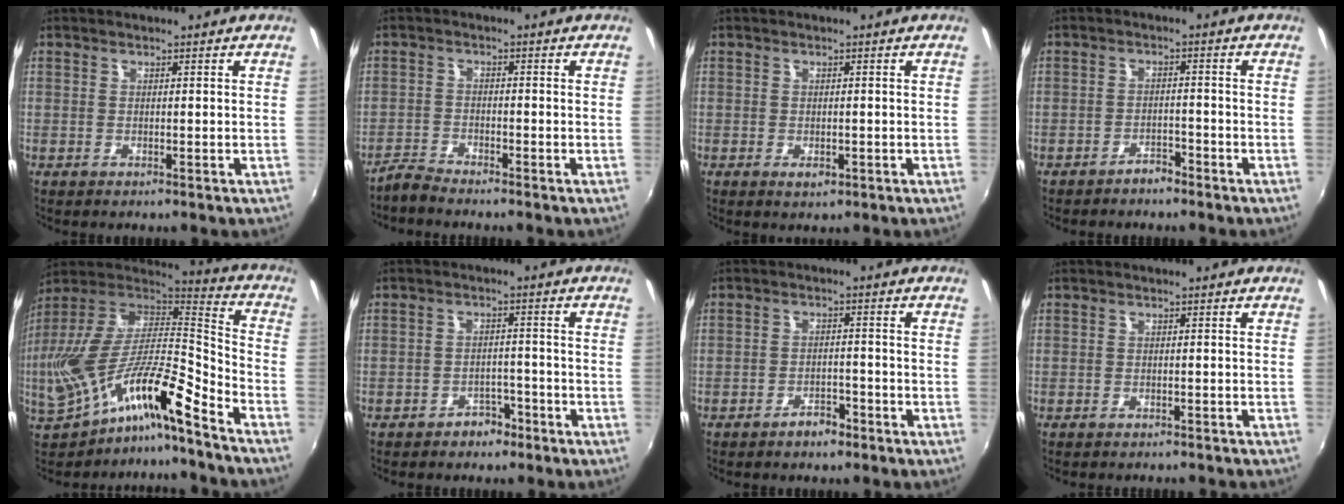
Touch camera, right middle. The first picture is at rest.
{"total": 3.1, "force": [-3.0, 0.1, 0.4], "torque": [-0.016, -0.006, -0.067]}
{"total": 1.8, "force": [-0.7, 1.1, 1.2], "torque": [-0.019, -0.003, -0.010]}
{"total": 2.6, "force": [-2.4, 0.8, 0.7], "torque": [-0.022, 0.004, -0.035]}
{"total": 14.4, "force": [-9.0, 2.8, 10.8], "torque": [-0.180, 0.003, -0.172]}
{"total": 3.7, "force": [-2.9, 2.2, 0.9], "torque": [-0.019, 0.012, -0.037]}
{"total": 3.3, "force": [-2.6, 1.5, 1.4], "torque": [-0.033, 0.004, -0.037]}
{"total": 3.4, "force": [-3.1, 0.8, 1.2], "torque": [-0.028, -0.013, -0.041]}